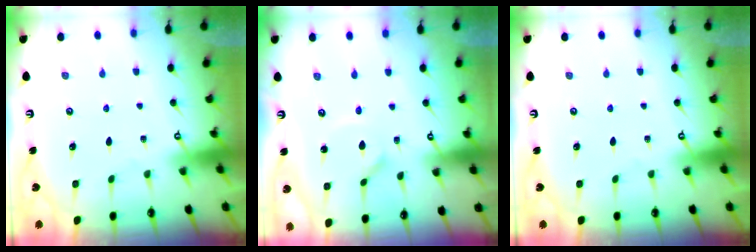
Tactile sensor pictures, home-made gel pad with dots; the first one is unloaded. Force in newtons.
{"total": 3.0, "press": 3.0, "slide": 0.2}
{"total": 0.0}